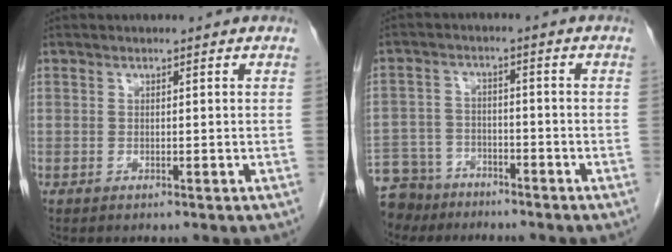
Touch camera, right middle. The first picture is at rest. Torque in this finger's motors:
{"motor_torque": [1.11, -1.03, 0.36, 0.03]}